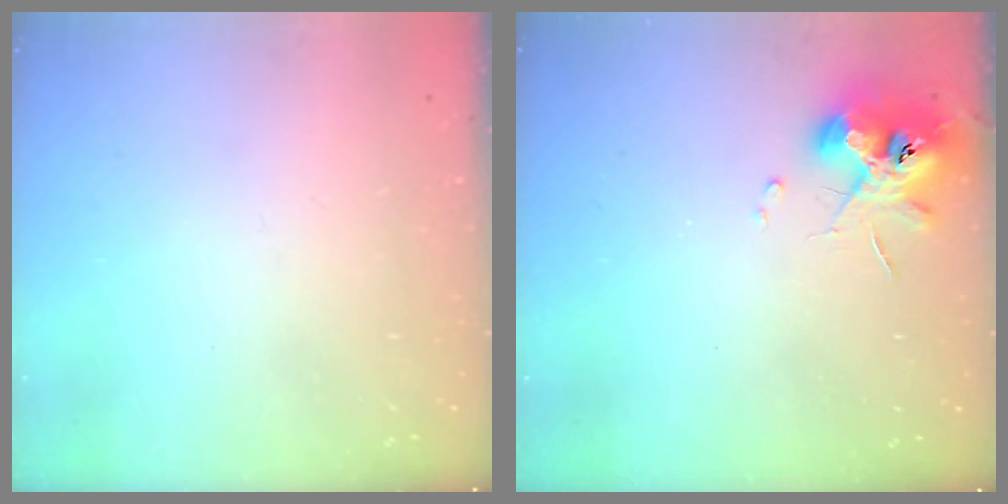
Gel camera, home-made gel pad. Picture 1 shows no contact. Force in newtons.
{"total": 10.3, "press": 10.3, "slide": 0.8}